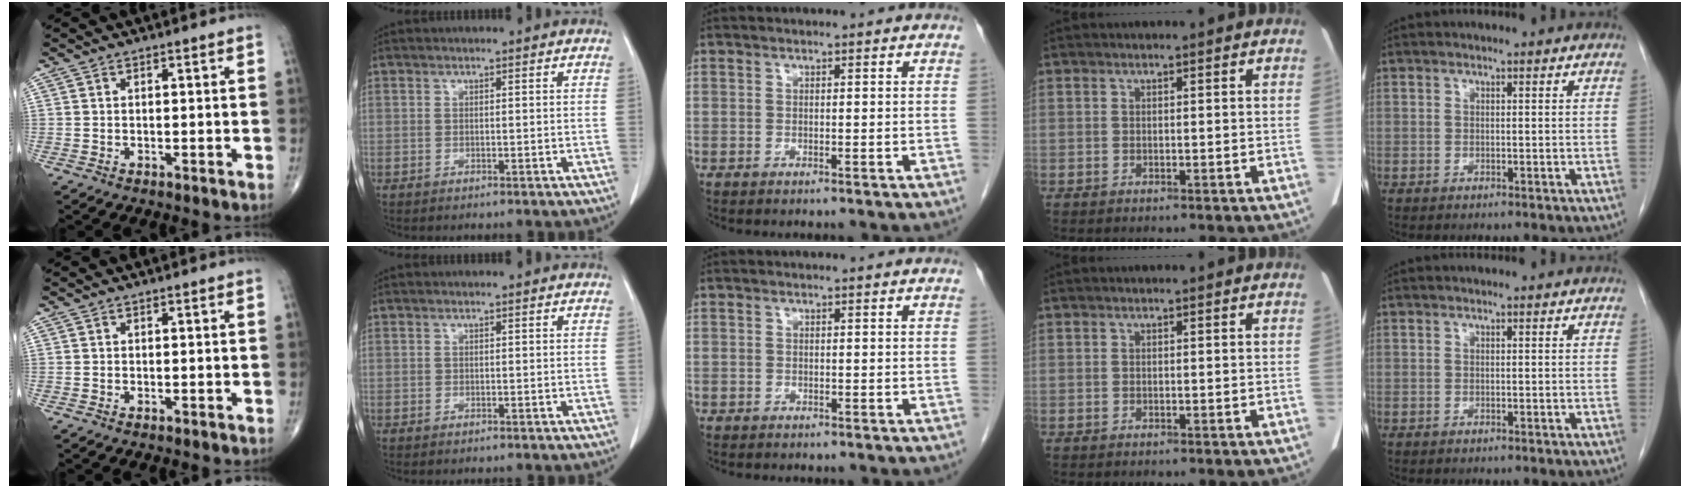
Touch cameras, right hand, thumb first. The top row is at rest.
{"middle": {"total": 0.9, "force": [-0.7, 0.6, 0.1], "torque": [-0.006, 0.003, -0.011]}}